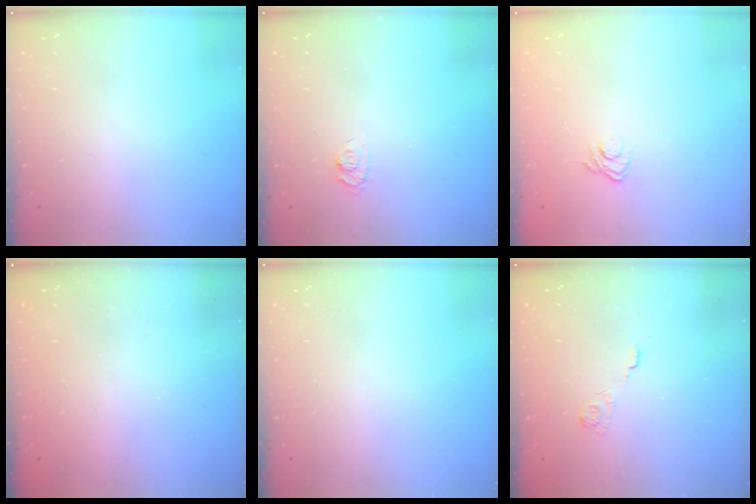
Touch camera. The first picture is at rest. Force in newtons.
{"total": 6.5, "press": 6.5, "slide": 0.6}
{"total": 2.8, "press": 2.5, "slide": 1.4}
{"total": 2.4, "press": 2.3, "slide": 0.8}
{"total": 0.0}
{"total": 2.7, "press": 2.3, "slide": 1.4}